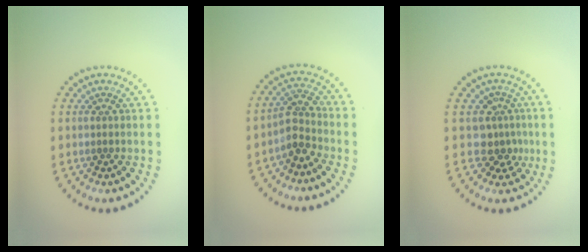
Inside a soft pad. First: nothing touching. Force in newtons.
{"total": 2.7, "press": 2.0, "slide": 1.8}
{"total": 2.7, "press": 2.0, "slide": 1.8}